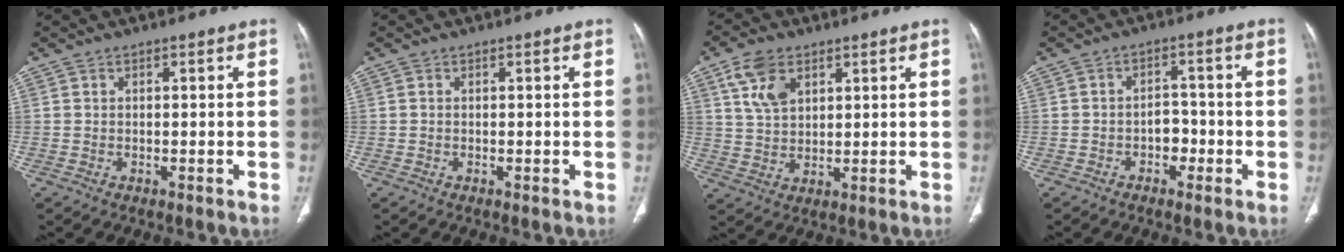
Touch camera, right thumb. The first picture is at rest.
{"total": 0.0}
{"total": 7.9, "force": [3.8, 4.9, 4.9], "torque": [-0.077, -0.011, 0.079]}
{"total": 3.8, "force": [-1.5, 2.8, 2.1], "torque": [-0.007, 0.018, -0.029]}